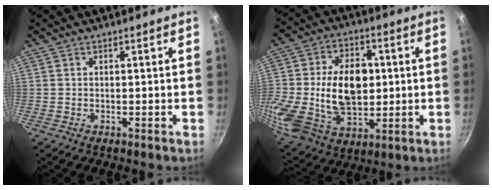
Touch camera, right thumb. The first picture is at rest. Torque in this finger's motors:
{"motor_torque": [2.50, 2.51, 2.22, -0.55, 0.28]}